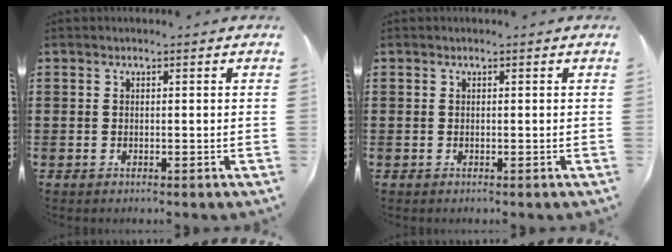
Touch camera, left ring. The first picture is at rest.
{"total": 0.0}